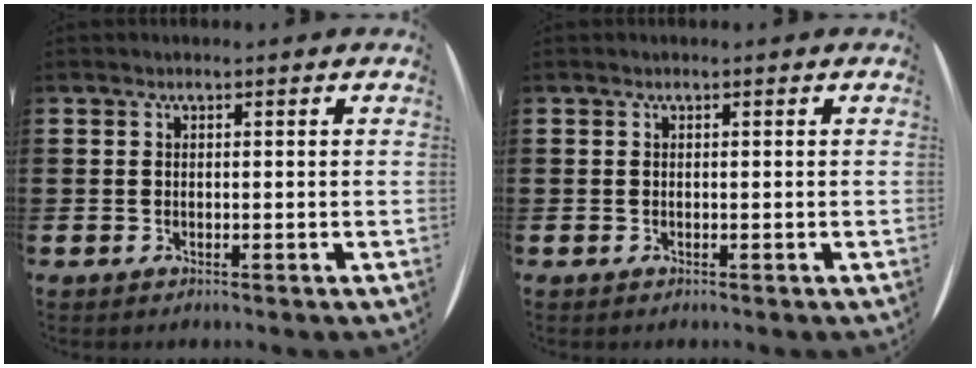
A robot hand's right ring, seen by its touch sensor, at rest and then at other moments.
{"total": 0.0}